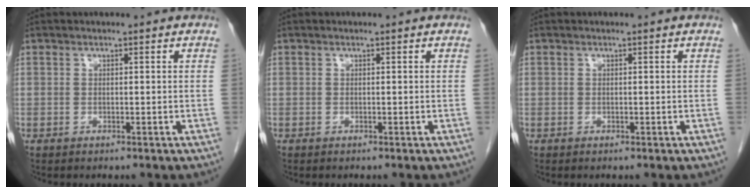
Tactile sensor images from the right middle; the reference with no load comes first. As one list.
[{"total": 0.0}, {"total": 0.0}]